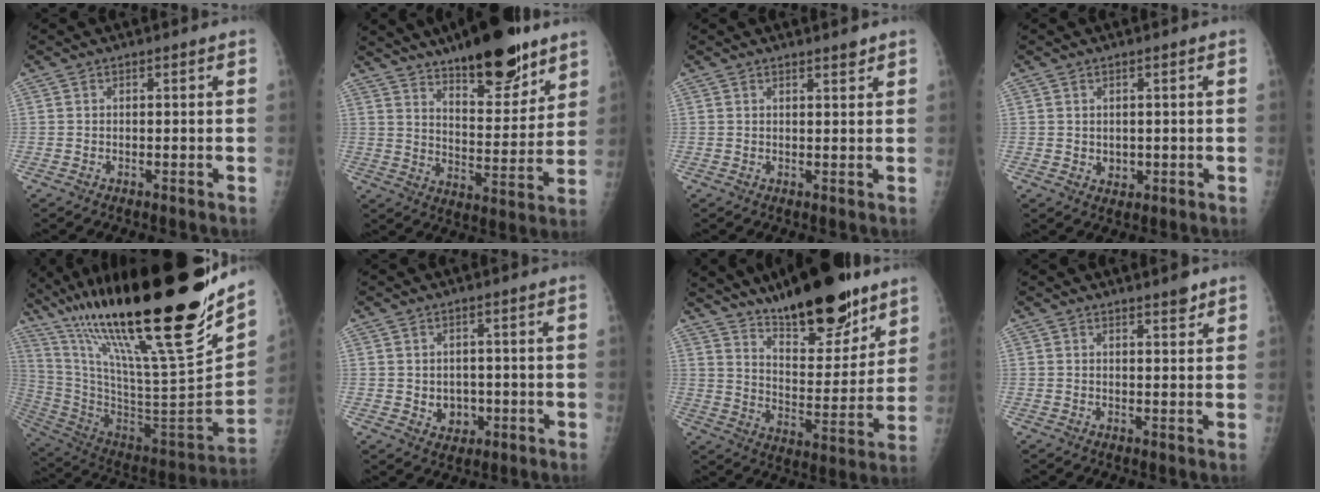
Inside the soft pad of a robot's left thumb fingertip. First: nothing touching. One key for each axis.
{"total": 18.8, "fx": 13.1, "fy": 6.3, "fz": 11.9, "tx": -0.141, "ty": -0.076, "tz": 0.207}
{"total": 1.7, "fx": 1.5, "fy": 0.2, "fz": 0.9, "tx": -0.009, "ty": -0.012, "tz": 0.022}
{"total": 2.2, "fx": 0.4, "fy": 1.6, "fz": 1.3, "tx": -0.011, "ty": -0.006, "tz": 0.013}
{"total": 38.2, "fx": 25.0, "fy": 5.8, "fz": 28.3, "tx": -0.453, "ty": -0.100, "tz": 0.425}
{"total": 4.1, "fx": -0.4, "fy": 3.5, "fz": 2.0, "tx": -0.008, "ty": 0.001, "tz": 0.004}
{"total": 20.5, "fx": 15.0, "fy": 6.7, "fz": 12.4, "tx": -0.146, "ty": -0.091, "tz": 0.242}
{"total": 2.6, "fx": 2.1, "fy": 0.4, "fz": 1.5, "tx": -0.015, "ty": -0.015, "tz": 0.030}